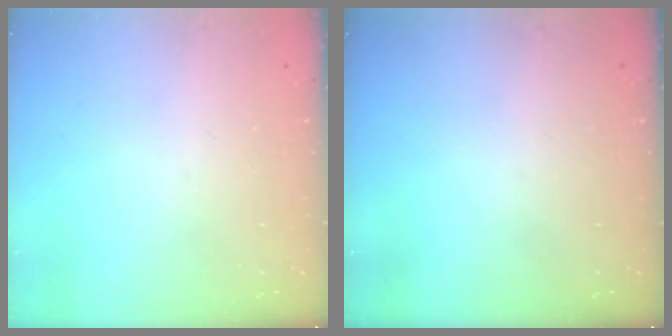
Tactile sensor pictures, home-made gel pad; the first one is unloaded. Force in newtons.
{"total": 0.0}